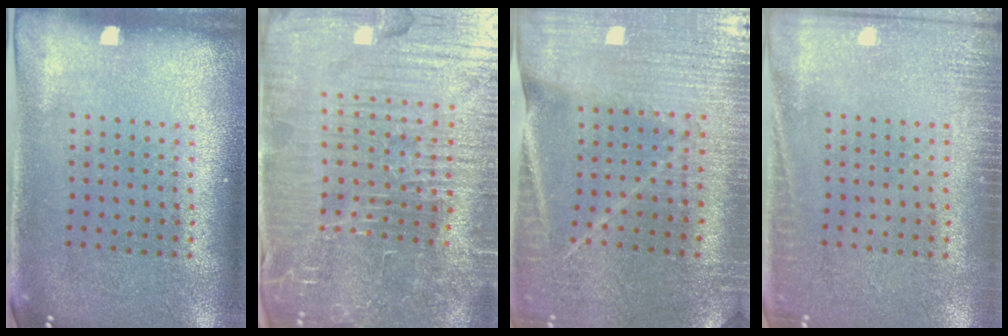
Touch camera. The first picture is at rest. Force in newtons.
{"total": 7.4, "press": 6.5, "slide": 3.5}
{"total": 2.3, "press": 2.3, "slide": 0.1}
{"total": 2.0, "press": 2.0, "slide": 0.3}